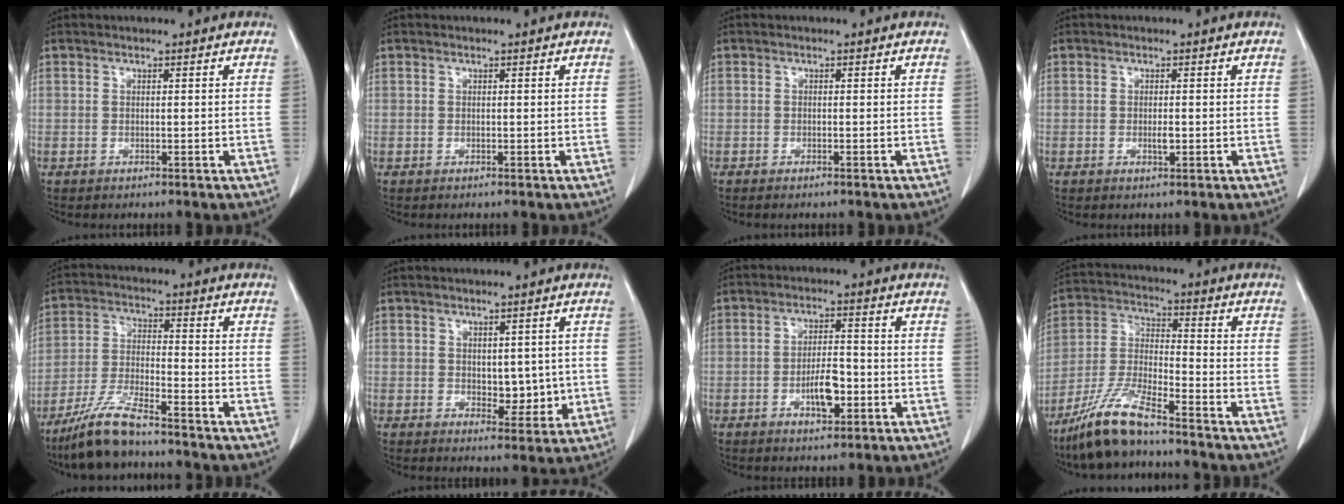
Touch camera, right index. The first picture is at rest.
{"total": 0.0}
{"total": 1.0, "force": [-0.8, 0.1, 0.6], "torque": [-0.014, -0.003, -0.010]}
{"total": 1.3, "force": [-0.2, 0.4, 1.2], "torque": [-0.024, -0.002, -0.003]}
{"total": 9.3, "force": [-7.6, 1.1, 5.3], "torque": [-0.112, -0.024, -0.147]}
{"total": 4.8, "force": [0.1, 2.7, 3.9], "torque": [-0.046, -0.005, 0.011]}
{"total": 5.6, "force": [-1.9, 2.1, 4.9], "torque": [-0.087, 0.002, -0.029]}
{"total": 11.1, "force": [-8.6, 1.4, 6.8], "torque": [-0.146, -0.019, -0.170]}